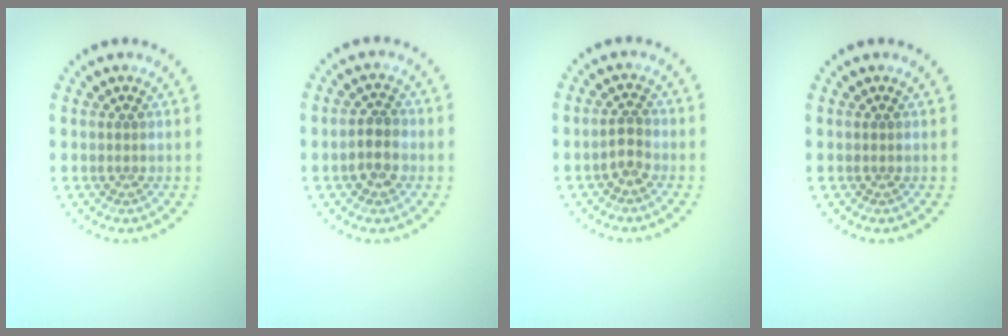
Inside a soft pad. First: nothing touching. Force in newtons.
{"total": 2.2, "press": 2.2, "slide": 0.2}
{"total": 1.8, "press": 1.7, "slide": 0.5}
{"total": 0.0}